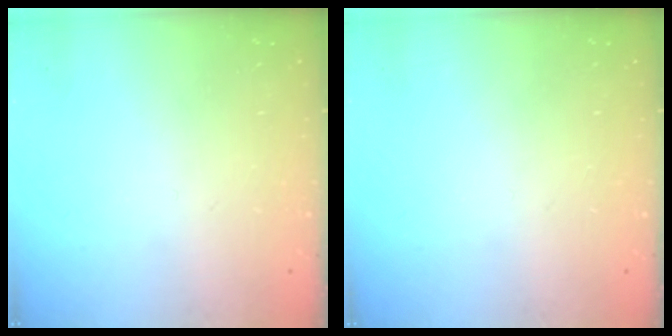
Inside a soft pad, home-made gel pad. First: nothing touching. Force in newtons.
{"total": 0.0}